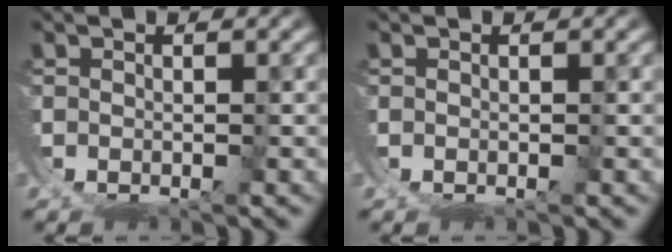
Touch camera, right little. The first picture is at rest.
{"total": 0.0}